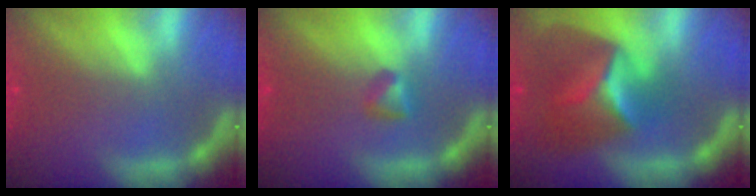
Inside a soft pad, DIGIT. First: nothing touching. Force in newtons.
{"total": 1.4}
{"total": 7.4}